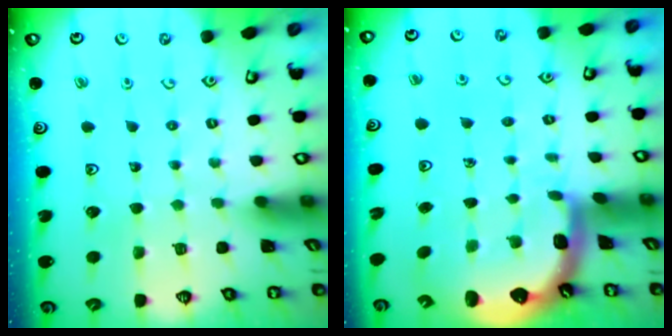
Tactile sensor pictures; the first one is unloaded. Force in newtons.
{"total": 3.4, "press": 2.5, "slide": 2.3}